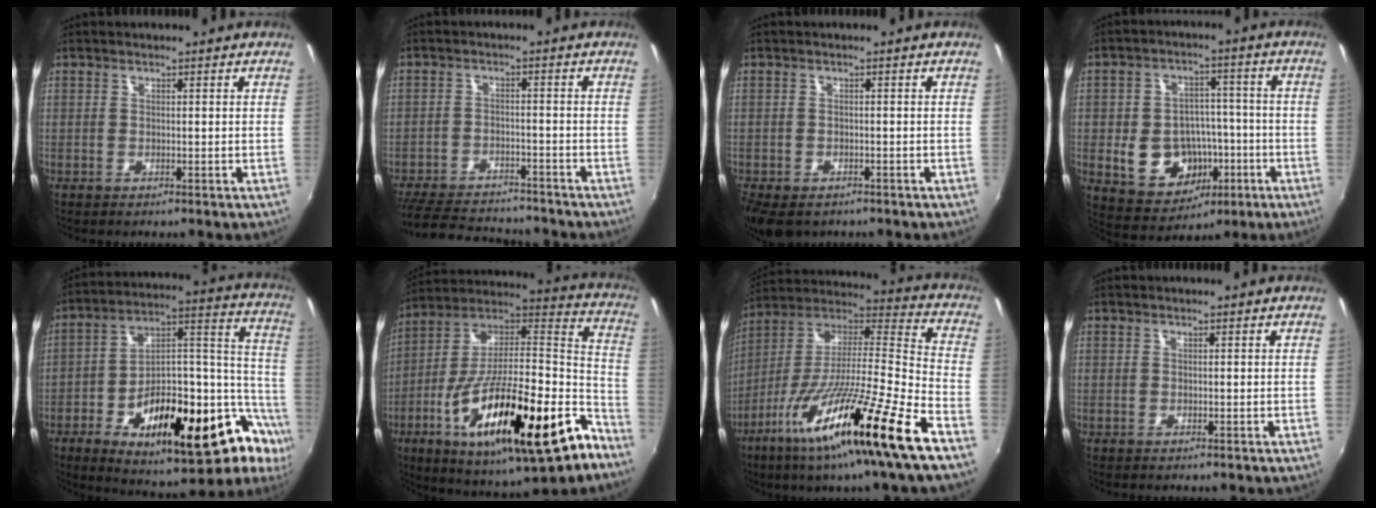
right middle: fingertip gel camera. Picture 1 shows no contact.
{"total": 15.3, "force": [-13.5, 4.9, 5.4], "torque": [-0.136, 0.000, -0.201]}
{"total": 8.1, "force": [-5.6, 4.2, 4.2], "torque": [-0.105, -0.033, -0.094]}
{"total": 13.8, "force": [-4.4, 10.7, 7.6], "torque": [-0.168, 0.014, -0.047]}
{"total": 29.1, "force": [-13.7, 11.6, 22.9], "torque": [-0.329, 0.021, -0.203]}
{"total": 32.1, "force": [-15.3, 9.5, 26.6], "torque": [-0.418, -0.018, -0.245]}
{"total": 25.3, "force": [-14.2, -0.4, 21.0], "torque": [-0.344, -0.045, -0.251]}
{"total": 0.0}